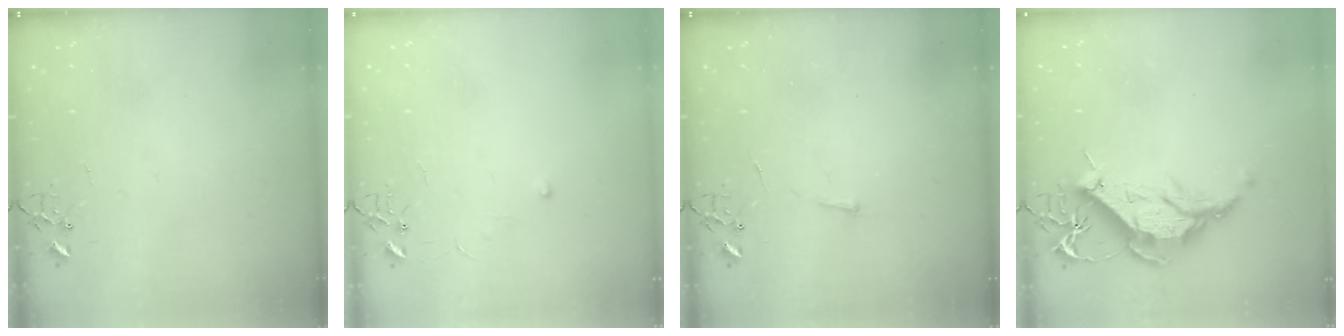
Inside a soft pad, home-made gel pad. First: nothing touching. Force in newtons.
{"total": 4.4, "press": 4.3, "slide": 0.4}
{"total": 2.9, "press": 2.9, "slide": 0.4}
{"total": 17.4, "press": 17.4, "slide": 1.6}